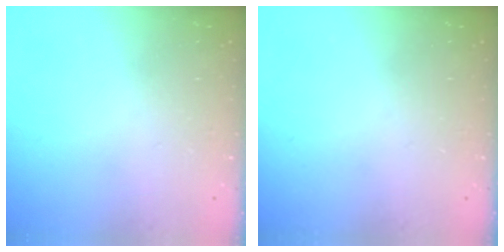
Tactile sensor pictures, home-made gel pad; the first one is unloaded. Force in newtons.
{"total": 0.0}